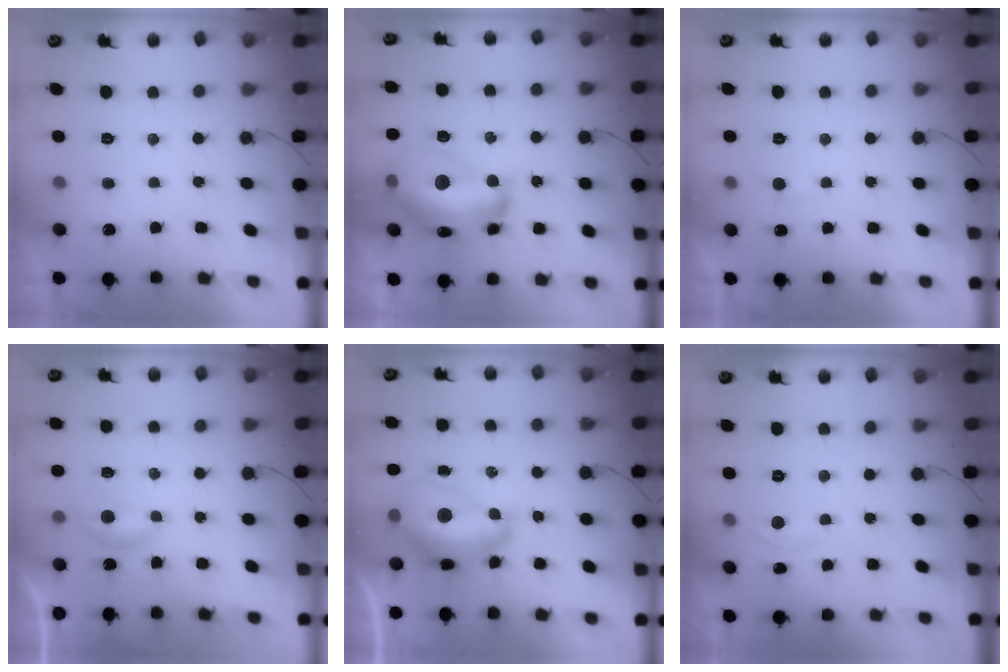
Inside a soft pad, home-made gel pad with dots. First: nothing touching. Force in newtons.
{"total": 21.5, "press": 21.4, "slide": 1.5}
{"total": 2.7, "press": 2.7, "slide": 0.4}
{"total": 3.3, "press": 3.3, "slide": 0.5}
{"total": 14.4, "press": 14.4, "slide": 1.3}
{"total": 3.2, "press": 3.2, "slide": 0.4}